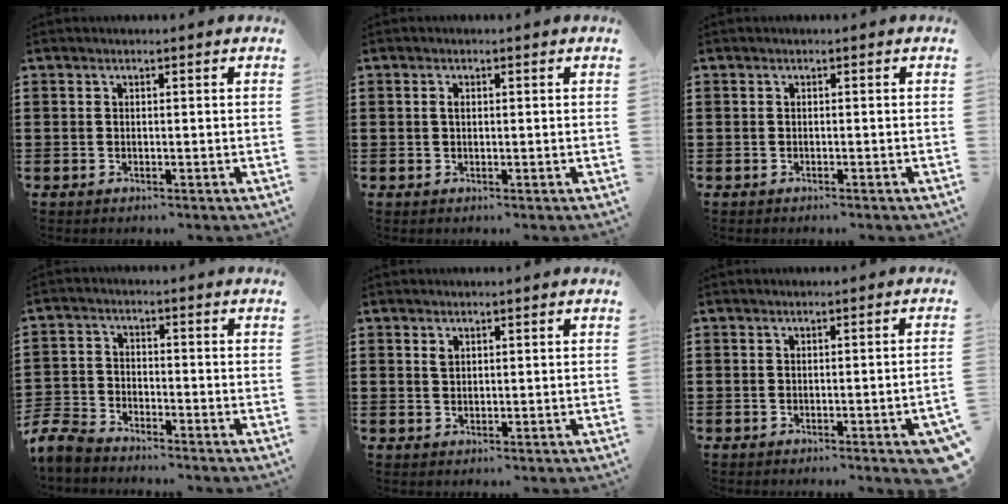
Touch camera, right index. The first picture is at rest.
{"total": 0.9, "force": [0.1, 0.5, 0.7], "torque": [-0.016, 0.002, 0.002]}
{"total": 0.0}
{"total": 5.2, "force": [-5.0, 1.2, 0.9], "torque": [-0.050, -0.005, -0.108]}
{"total": 1.3, "force": [0.7, 0.8, 0.7], "torque": [-0.009, 0.000, 0.011]}
{"total": 1.8, "force": [-1.0, -0.2, 1.5], "torque": [-0.024, -0.004, -0.017]}